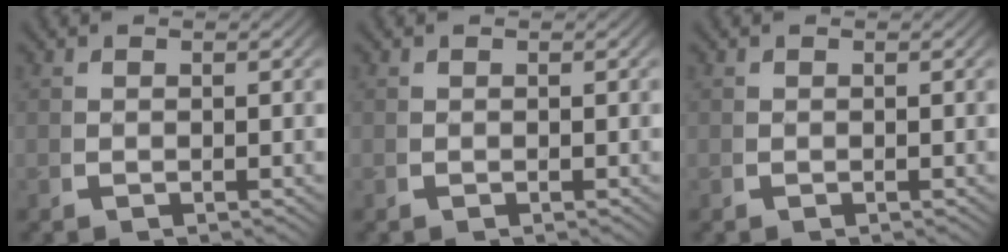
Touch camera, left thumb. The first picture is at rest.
{"total": 0.0}
{"total": 0.0}